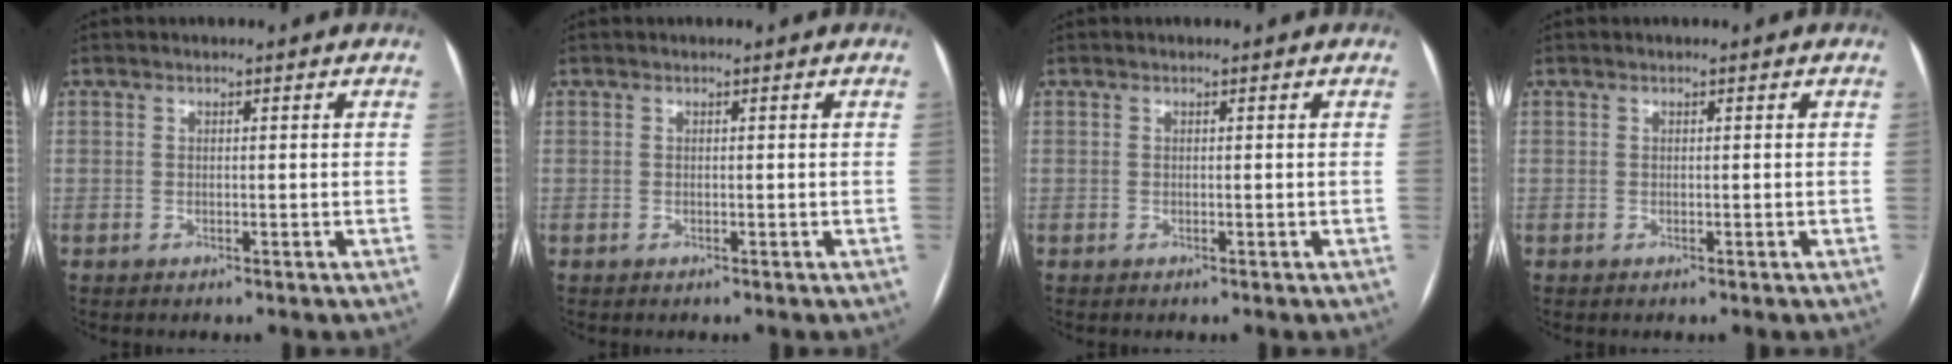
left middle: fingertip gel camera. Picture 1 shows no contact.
{"total": 0.0}
{"total": 0.0}
{"total": 0.0}